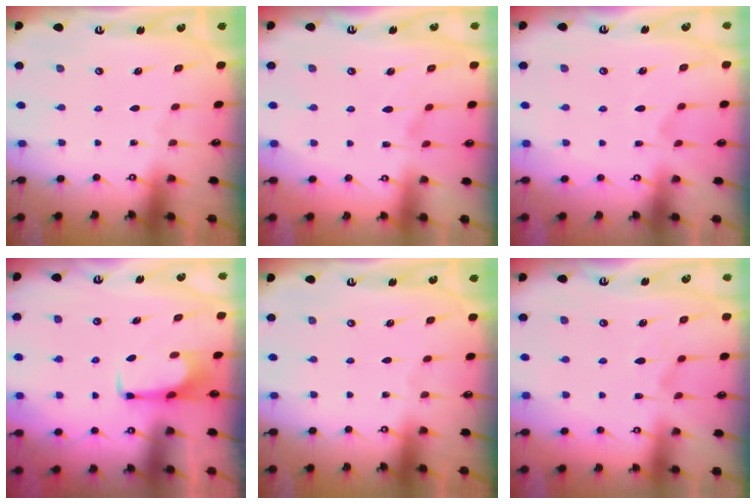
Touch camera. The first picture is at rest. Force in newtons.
{"total": 2.2, "press": 1.8, "slide": 1.2}
{"total": 2.5, "press": 2.2, "slide": 1.2}
{"total": 1.7, "press": 1.6, "slide": 0.5}
{"total": 0.0}
{"total": 1.4, "press": 0.7, "slide": 1.1}